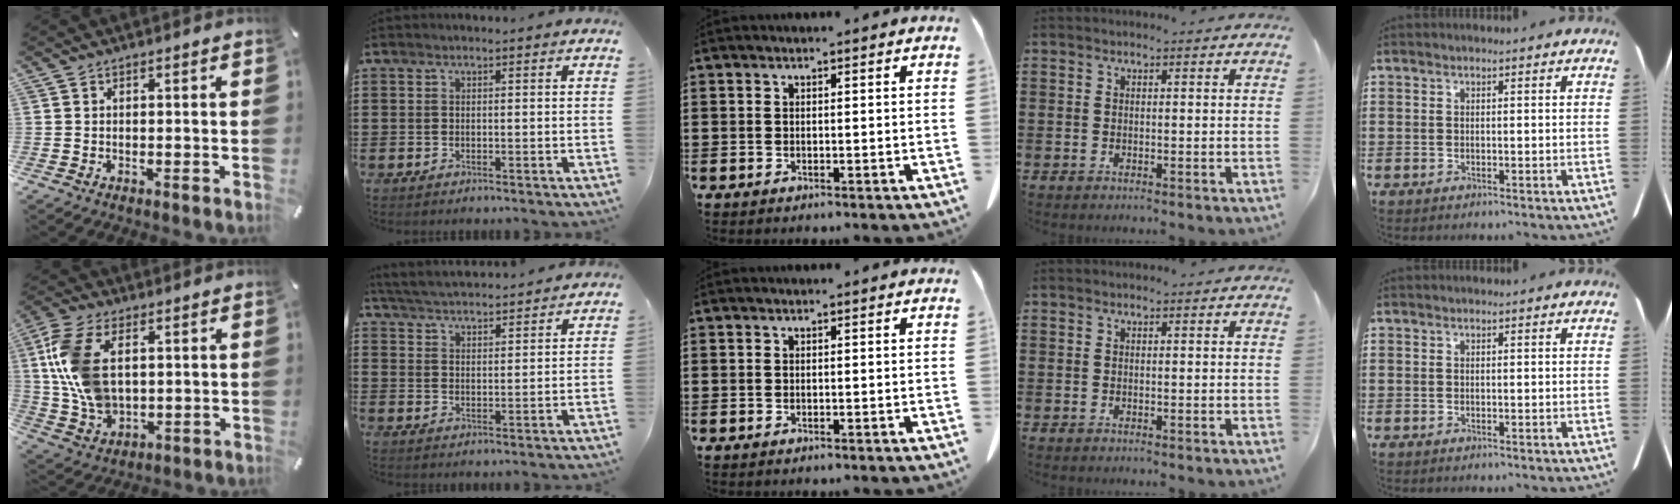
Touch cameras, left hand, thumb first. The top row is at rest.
{"thumb": {"total": 12.8, "force": [2.4, 8.4, 9.3], "torque": [-0.225, 0.004, 0.045]}, "index": {"total": 4.1, "force": [4.1, 0.0, 0.4], "torque": [-0.025, -0.024, 0.070]}}